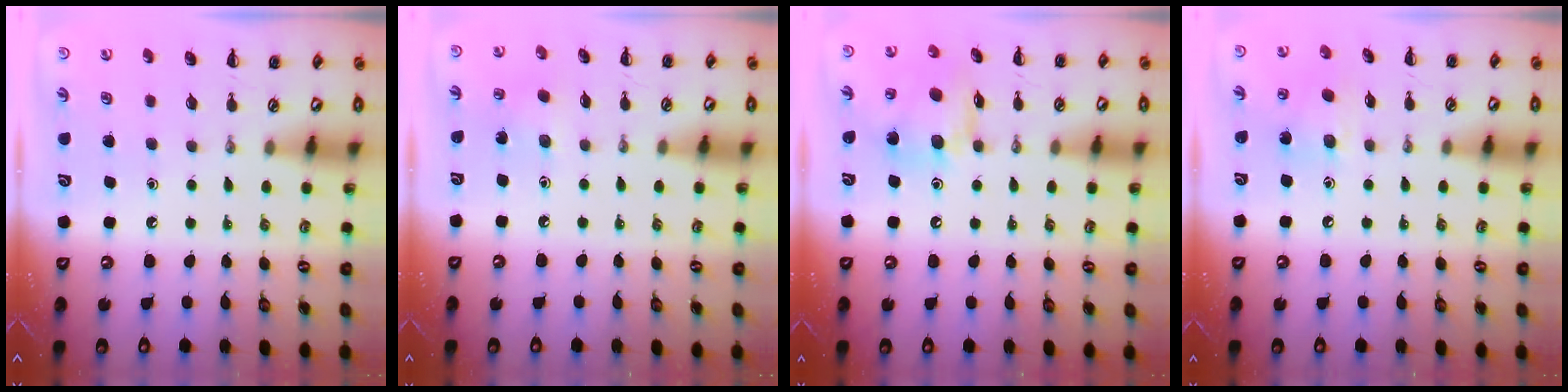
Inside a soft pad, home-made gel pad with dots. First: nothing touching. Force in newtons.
{"total": 3.0, "press": 2.8, "slide": 1.0}
{"total": 13.6, "press": 13.5, "slide": 1.9}
{"total": 6.6, "press": 6.6, "slide": 0.7}